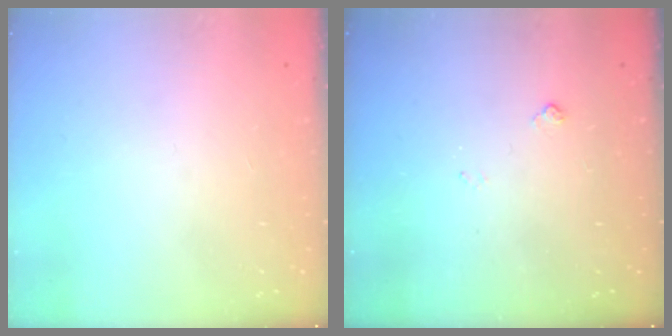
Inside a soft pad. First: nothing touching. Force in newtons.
{"total": 5.4, "press": 5.4, "slide": 0.7}